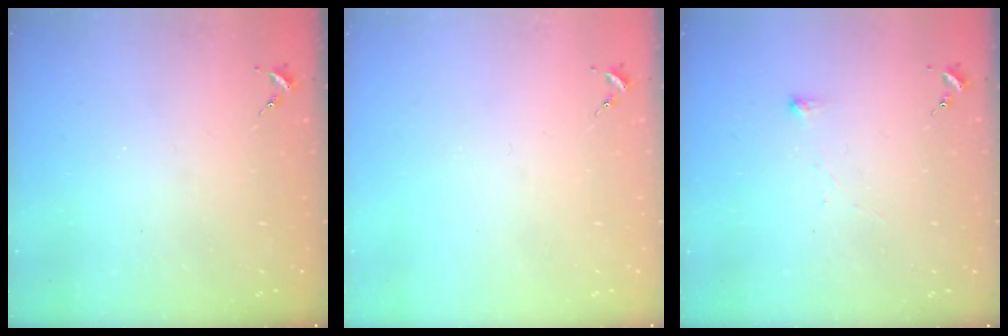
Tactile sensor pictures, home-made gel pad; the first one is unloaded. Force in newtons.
{"total": 0.0}
{"total": 3.1, "press": 3.1, "slide": 0.1}